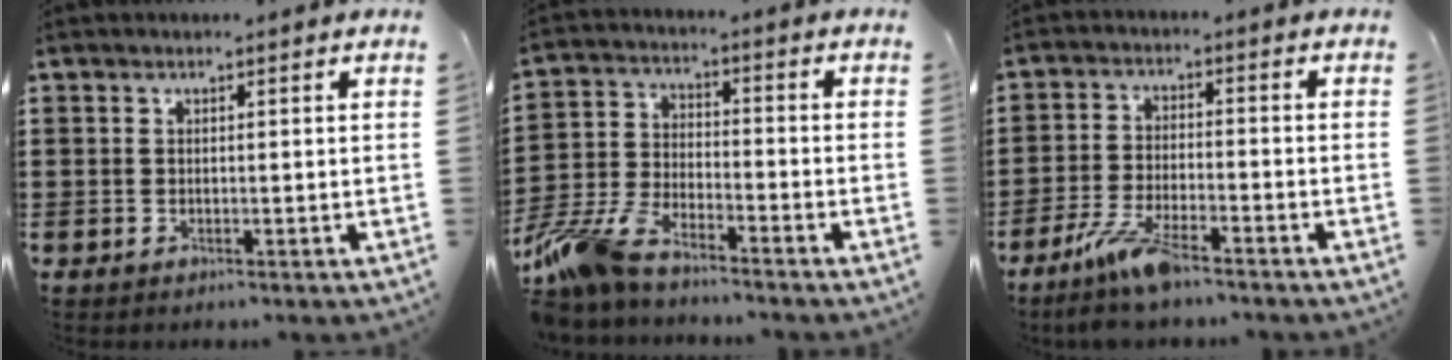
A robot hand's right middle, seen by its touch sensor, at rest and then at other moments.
{"total": 8.7, "force": [-7.7, 1.5, 3.8], "torque": [-0.096, 0.002, -0.155]}
{"total": 6.8, "force": [-5.0, 1.2, 4.4], "torque": [-0.102, -0.011, -0.097]}